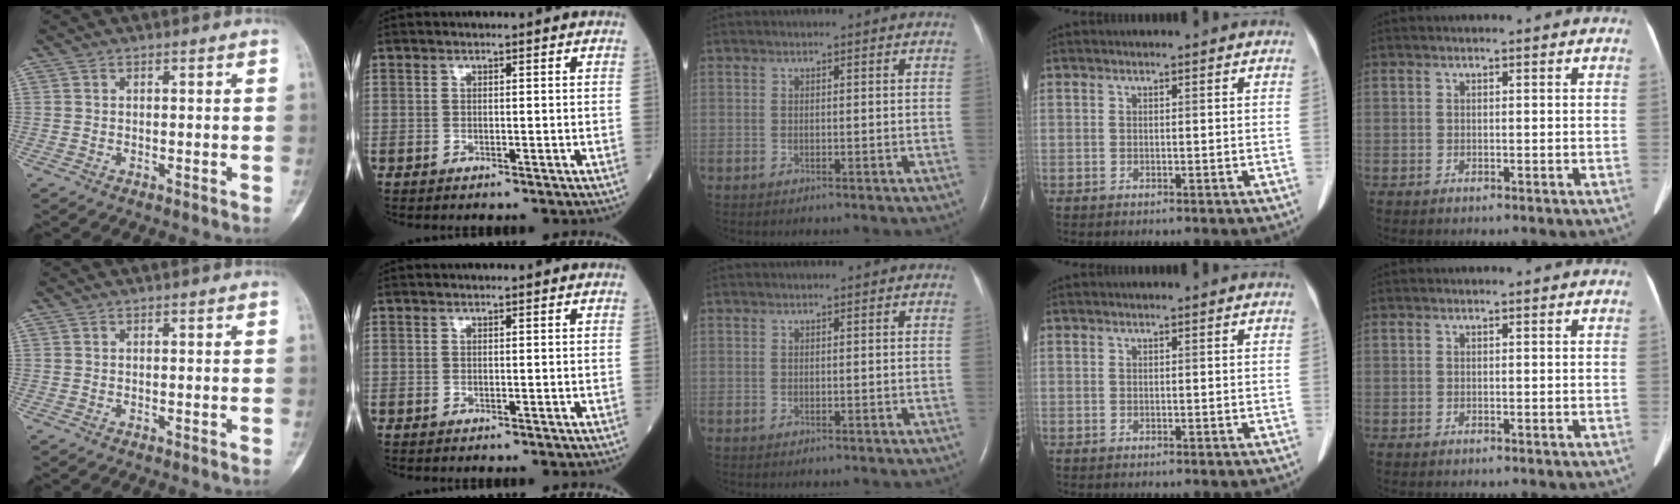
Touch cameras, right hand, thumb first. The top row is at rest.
{}